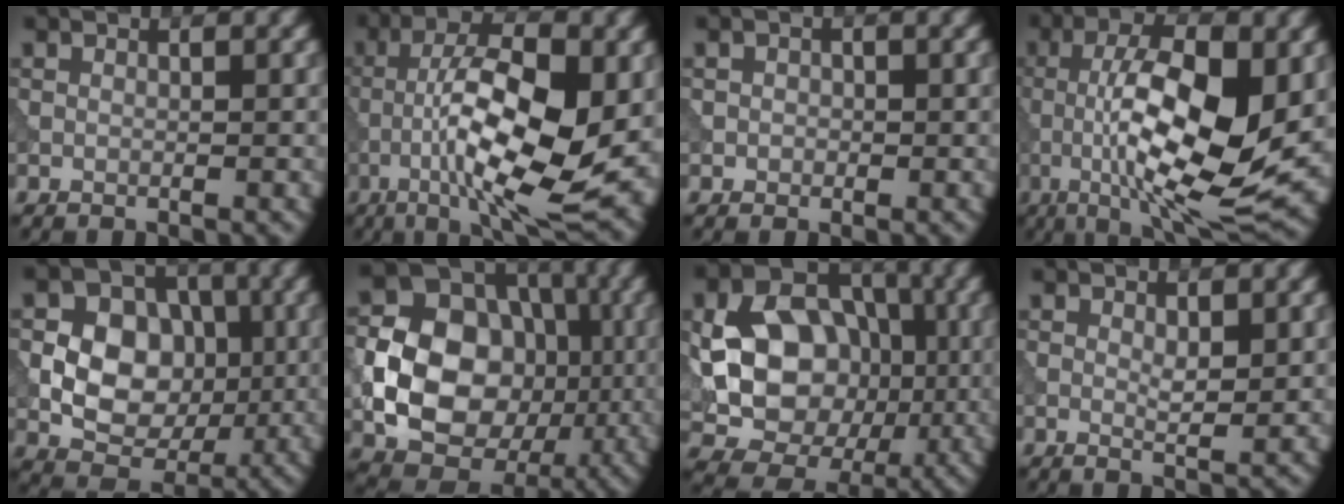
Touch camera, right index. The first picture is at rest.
{"total": 13.4, "force": [-2.6, 4.4, 12.4], "torque": [-0.198, 0.007, -0.048]}
{"total": 0.9, "force": [-0.1, 0.9, 0.2], "torque": [-0.003, -0.002, -0.005]}
{"total": 13.1, "force": [-0.8, 4.2, 12.4], "torque": [-0.202, -0.004, -0.018]}
{"total": 7.4, "force": [-0.2, 5.8, 4.6], "torque": [-0.069, 0.000, -0.011]}
{"total": 12.0, "force": [-1.7, 9.3, 7.3], "torque": [-0.129, -0.002, -0.041]}
{"total": 11.2, "force": [-0.4, 8.5, 7.4], "torque": [-0.119, -0.005, -0.009]}
{"total": 1.4, "force": [0.4, 0.4, 1.3], "torque": [-0.022, -0.006, 0.010]}